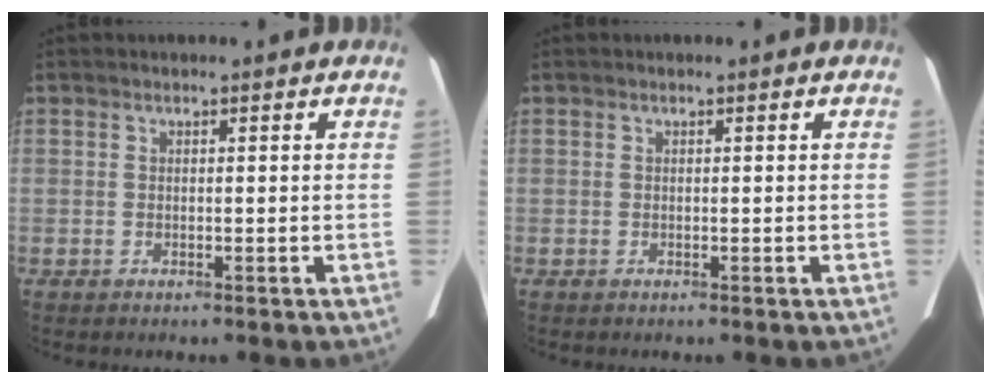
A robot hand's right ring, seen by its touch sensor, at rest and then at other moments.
{"total": 0.0}